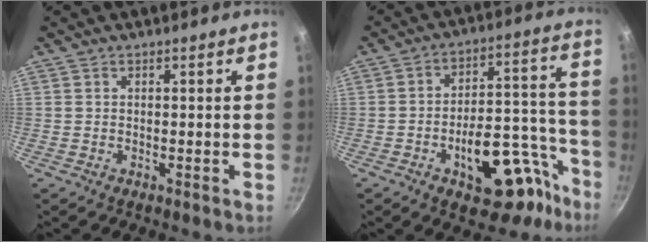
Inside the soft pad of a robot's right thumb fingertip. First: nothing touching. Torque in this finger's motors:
{"motor_torque": [2.08, 1.48, 1.17, -1.02, 0.31]}